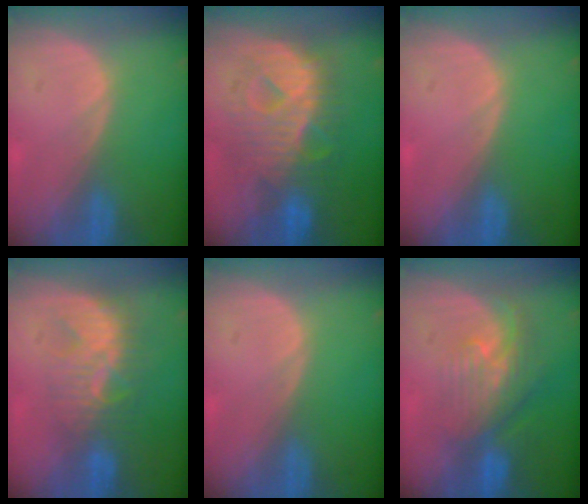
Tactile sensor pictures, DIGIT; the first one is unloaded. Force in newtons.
{"total": 10.4, "press": 10.3, "slide": 0.9}
{"total": 0.0}
{"total": 7.7, "press": 7.2, "slide": 2.6}
{"total": 0.0}
{"total": 8.0, "press": 7.2, "slide": 3.6}